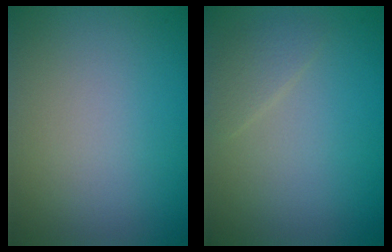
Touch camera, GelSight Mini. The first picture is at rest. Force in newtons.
{"total": 1.4, "press": 1.4, "slide": 0.1}